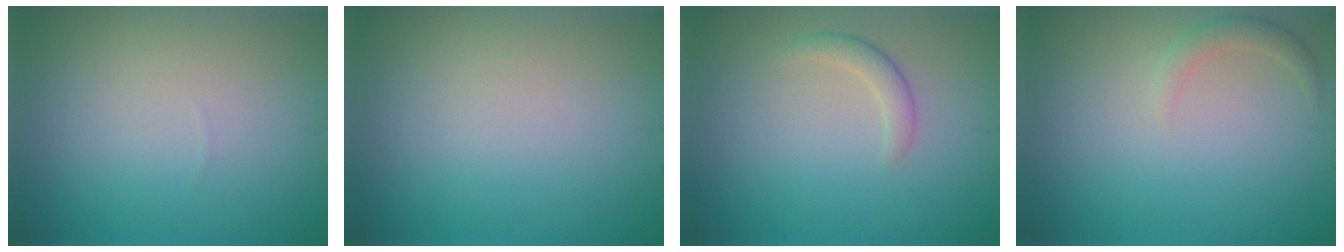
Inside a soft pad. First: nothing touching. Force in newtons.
{"total": 0.0}
{"total": 1.6, "press": 1.6, "slide": 0.1}
{"total": 1.3, "press": 1.3, "slide": 0.1}